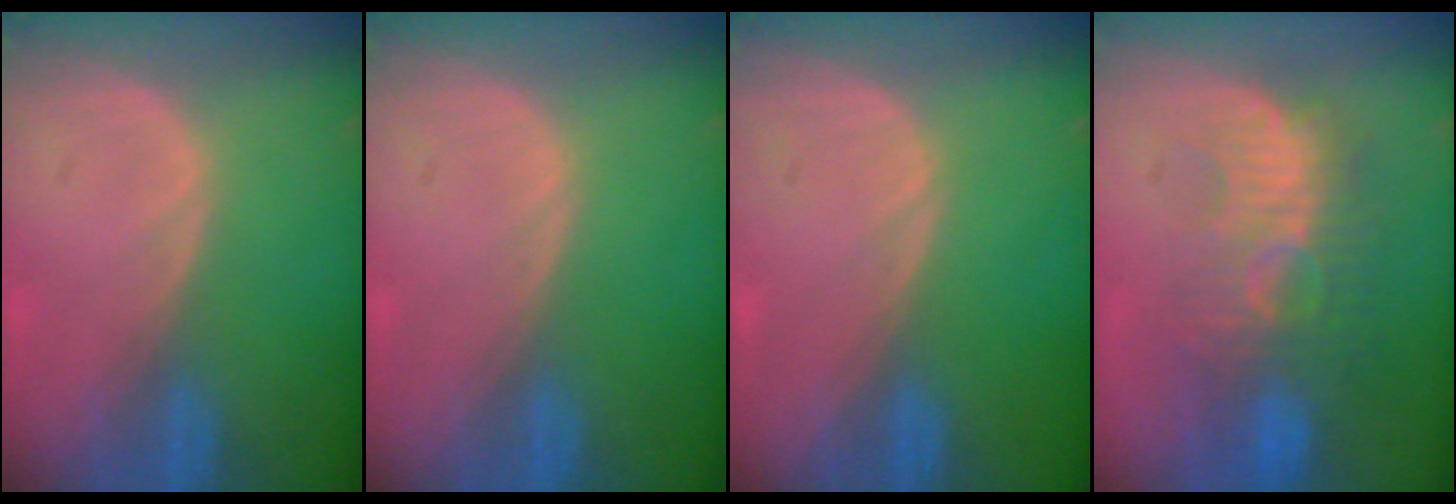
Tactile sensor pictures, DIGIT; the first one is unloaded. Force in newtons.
{"total": 0.0}
{"total": 0.0}
{"total": 9.9, "press": 9.1, "slide": 3.7}